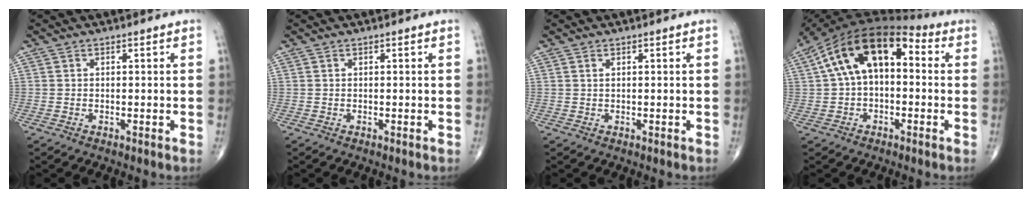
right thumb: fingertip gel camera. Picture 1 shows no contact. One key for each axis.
{"total": 0.0}
{"total": 0.0}
{"total": 15.0, "fx": 2.2, "fy": 8.7, "fz": 12.1, "tx": -0.203, "ty": 0.046, "tz": 0.025}